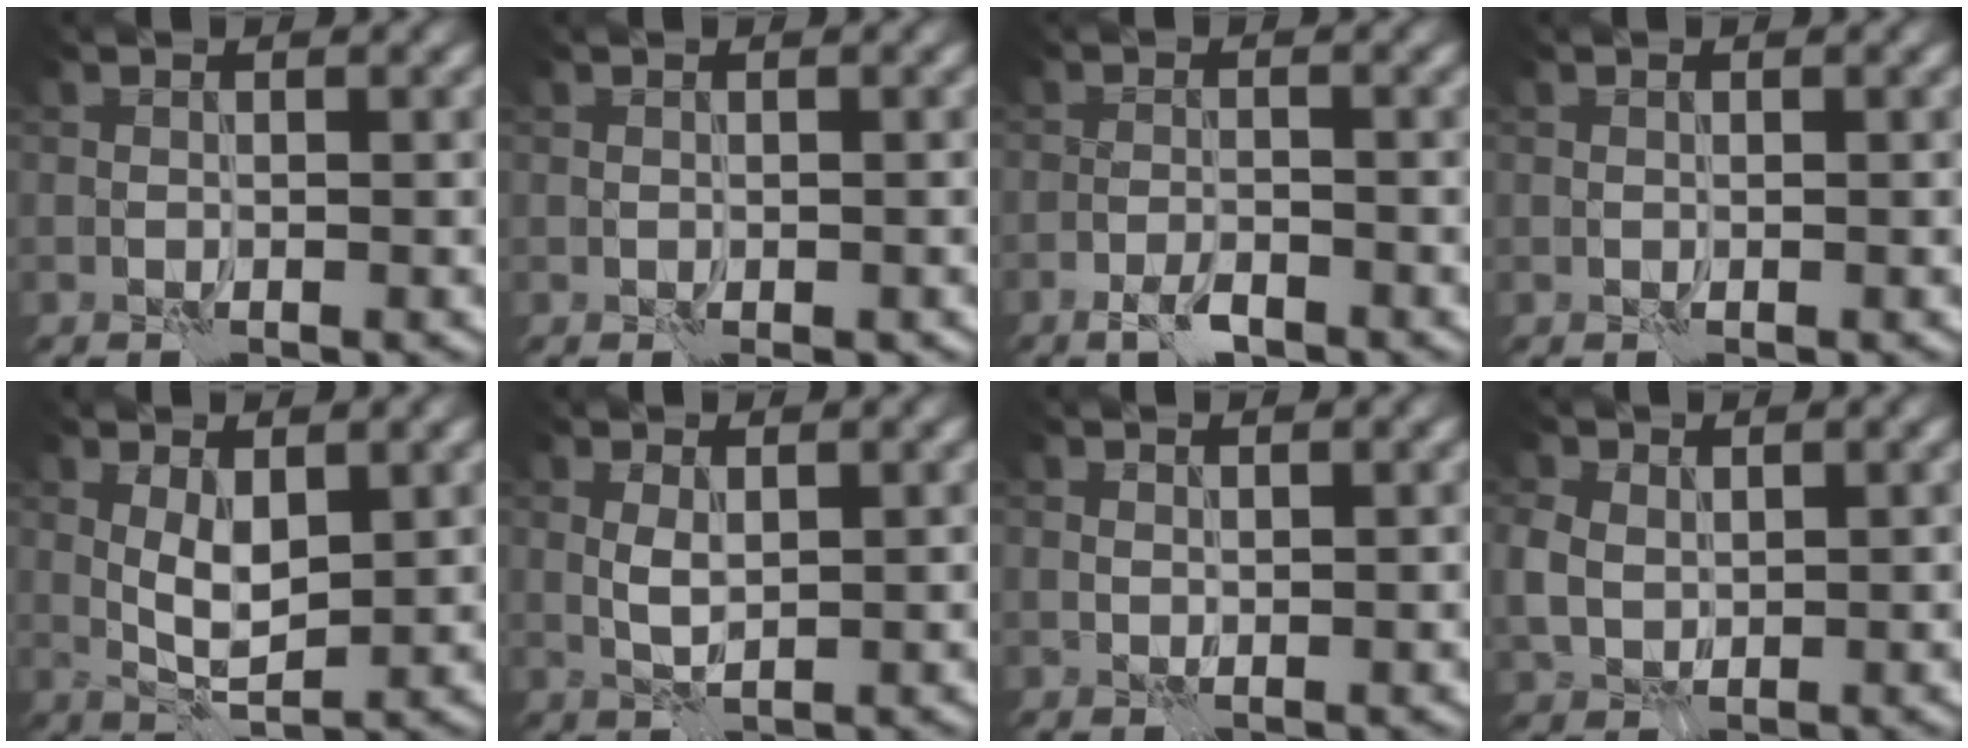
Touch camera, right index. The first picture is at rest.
{"total": 1.0, "force": [-0.4, 0.7, 0.6], "torque": [-0.011, -0.003, -0.003]}
{"total": 2.1, "force": [-1.4, 0.6, 1.3], "torque": [-0.029, 0.000, -0.031]}
{"total": 0.0}
{"total": 2.9, "force": [0.9, 1.1, 2.5], "torque": [-0.052, -0.005, 0.022]}
{"total": 1.4, "force": [0.6, 0.6, 1.2], "torque": [-0.028, 0.000, 0.013]}
{"total": 0.5, "force": [0.4, 0.2, -0.2], "torque": [0.008, -0.003, 0.007]}
{"total": 2.8, "force": [1.0, 2.2, 1.4], "torque": [-0.040, 0.001, 0.017]}